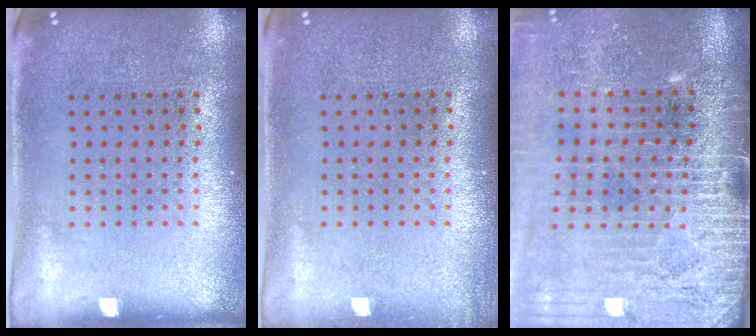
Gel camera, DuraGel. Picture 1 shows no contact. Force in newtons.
{"total": 0.7, "press": 0.7, "slide": 0.0}
{"total": 4.0, "press": 3.5, "slide": 1.9}